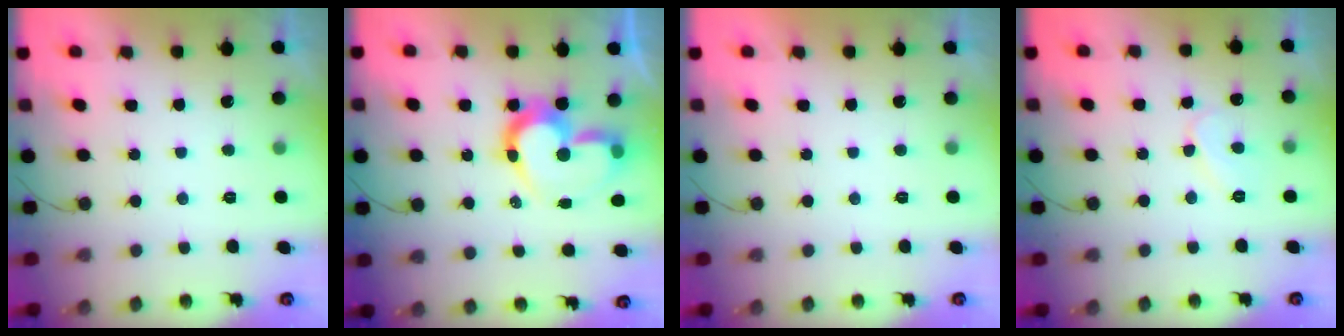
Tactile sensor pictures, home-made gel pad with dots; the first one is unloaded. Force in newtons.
{"total": 13.6, "press": 13.5, "slide": 1.3}
{"total": 1.7, "press": 1.7, "slide": 0.1}
{"total": 5.9, "press": 5.9, "slide": 0.7}